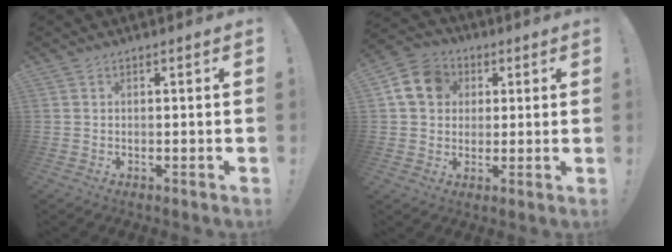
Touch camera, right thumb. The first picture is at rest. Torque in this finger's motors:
{"motor_torque": [0.08, 0.10, 0.42, 0.17, 0.00]}